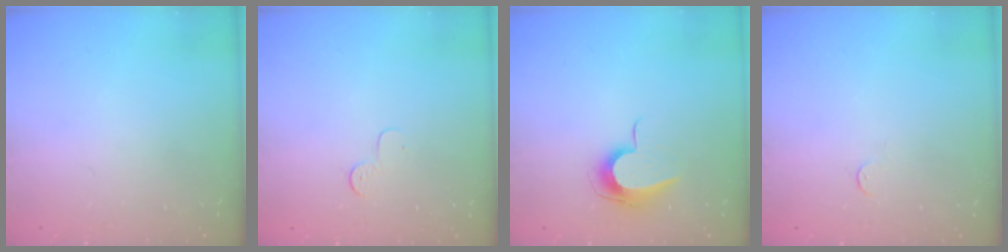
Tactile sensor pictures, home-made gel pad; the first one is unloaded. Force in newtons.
{"total": 3.6, "press": 3.5, "slide": 0.3}
{"total": 9.2, "press": 9.2, "slide": 0.8}
{"total": 3.2, "press": 3.2, "slide": 0.2}